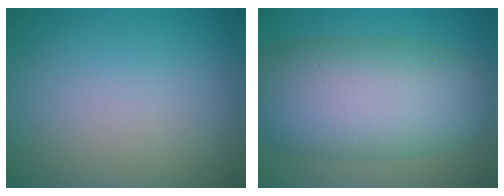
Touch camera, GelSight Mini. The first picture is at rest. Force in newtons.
{"total": 11.4, "press": 11.4, "slide": 0.5}